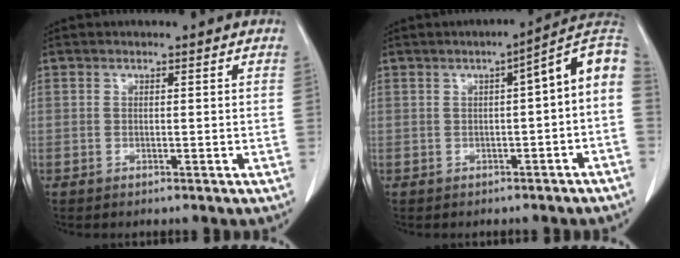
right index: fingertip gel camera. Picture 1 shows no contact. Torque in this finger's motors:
{"motor_torque": [0.56, -0.19, 0.21, 0.08]}